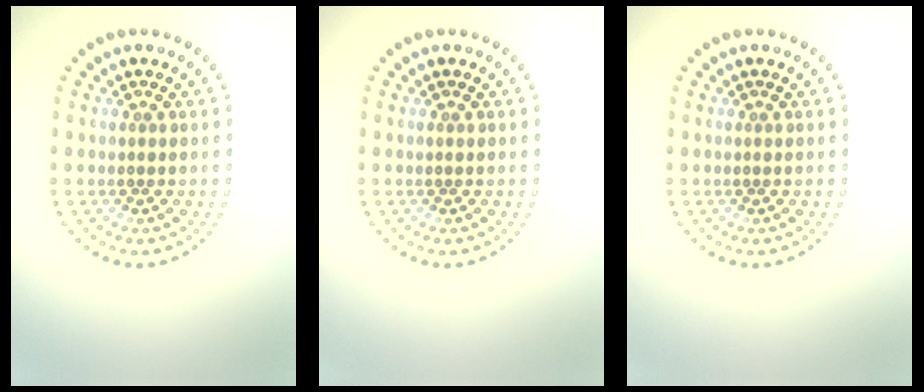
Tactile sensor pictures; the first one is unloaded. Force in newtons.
{"total": 0.0}
{"total": 0.0}